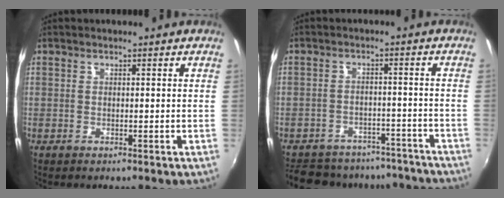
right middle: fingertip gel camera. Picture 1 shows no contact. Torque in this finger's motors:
{"motor_torque": [1.07, -1.07, 0.33, 0.13]}